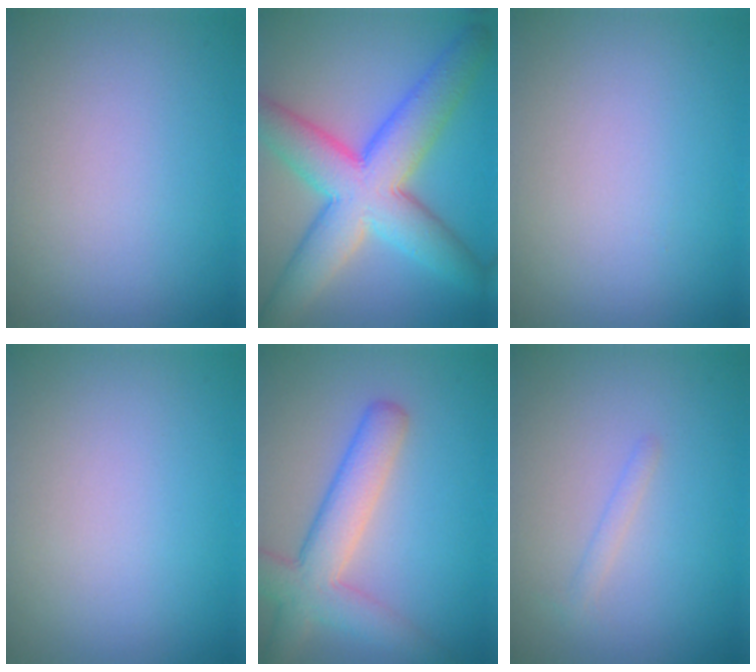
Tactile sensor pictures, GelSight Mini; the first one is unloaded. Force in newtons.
{"total": 9.7, "press": 9.7, "slide": 0.3}
{"total": 0.0}
{"total": 0.0}
{"total": 5.6, "press": 5.6, "slide": 0.2}
{"total": 0.9, "press": 0.9, "slide": 0.1}